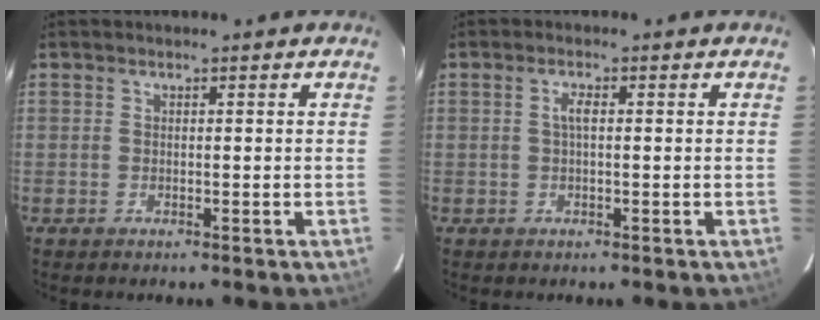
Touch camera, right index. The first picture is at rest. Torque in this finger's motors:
{"motor_torque": [0.19, 0.04, 0.12, 0.05]}